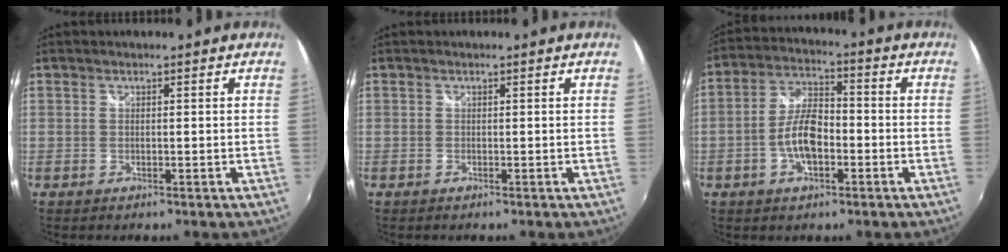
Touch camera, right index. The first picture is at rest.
{"total": 0.0}
{"total": 8.8, "force": [-2.7, 4.2, 7.2], "torque": [-0.146, 0.011, -0.048]}